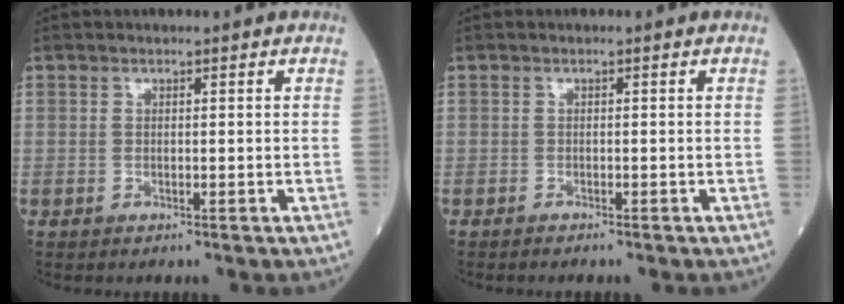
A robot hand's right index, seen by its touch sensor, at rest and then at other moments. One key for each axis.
{"total": 0.6, "fx": -0.6, "fy": 0.0, "fz": 0.1, "tx": -0.007, "ty": -0.001, "tz": -0.011}